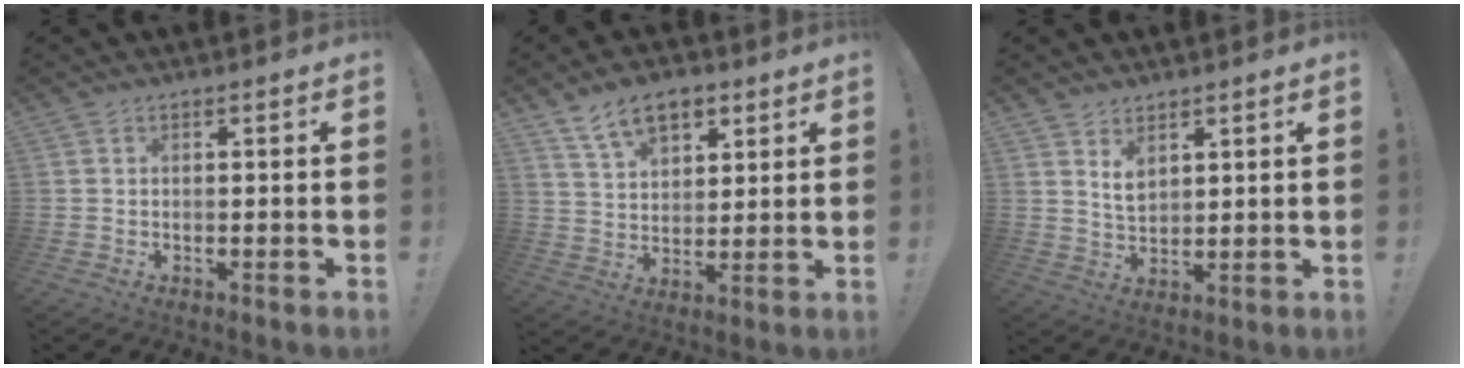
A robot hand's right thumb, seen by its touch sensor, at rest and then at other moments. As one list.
[{"total": 11.1, "force": [6.8, 6.6, 5.8], "torque": [-0.093, -0.024, 0.129]}, {"total": 5.1, "force": [3.3, 3.1, 2.4], "torque": [-0.028, -0.023, 0.058]}]